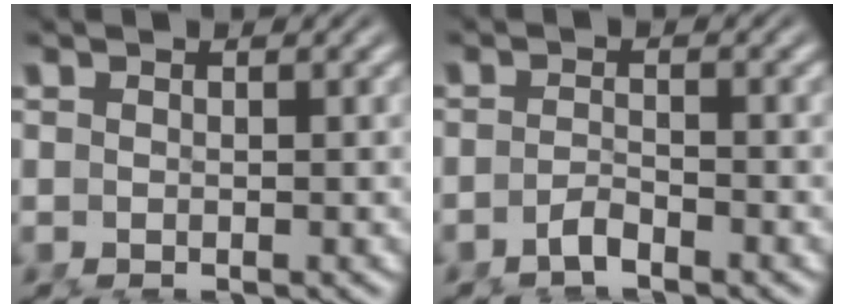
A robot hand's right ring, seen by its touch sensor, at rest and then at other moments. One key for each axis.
{"total": 1.4, "fx": -1.2, "fy": -0.5, "fz": 0.4, "tx": -0.002, "ty": 0.000, "tz": -0.022}